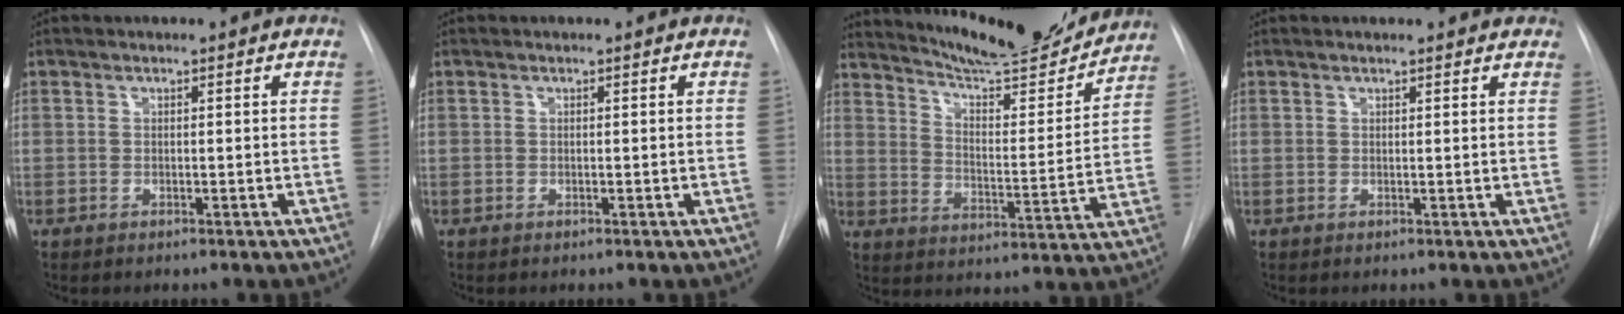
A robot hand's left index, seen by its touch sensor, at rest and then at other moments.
{"total": 1.6, "force": [-1.5, -0.3, -0.3], "torque": [0.006, -0.004, -0.022]}
{"total": 17.5, "force": [16.4, 1.7, 5.8], "torque": [-0.091, -0.043, 0.230]}
{"total": 2.9, "force": [2.3, 0.8, 1.5], "torque": [-0.014, 0.018, 0.015]}